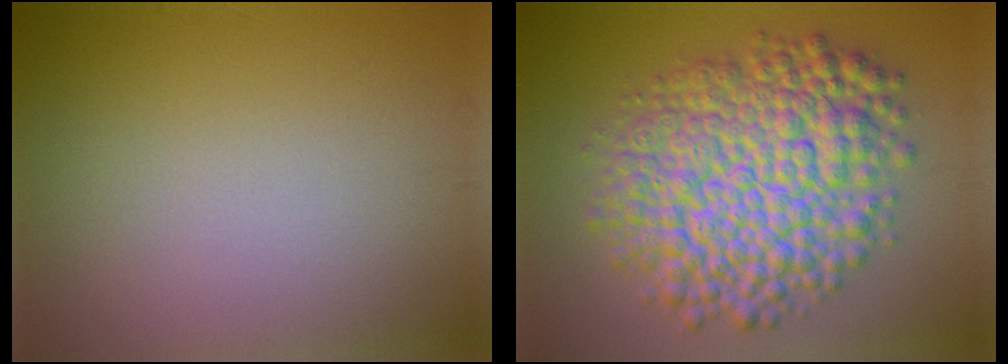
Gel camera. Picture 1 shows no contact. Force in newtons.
{"total": 11.2, "press": 11.2, "slide": 0.3}